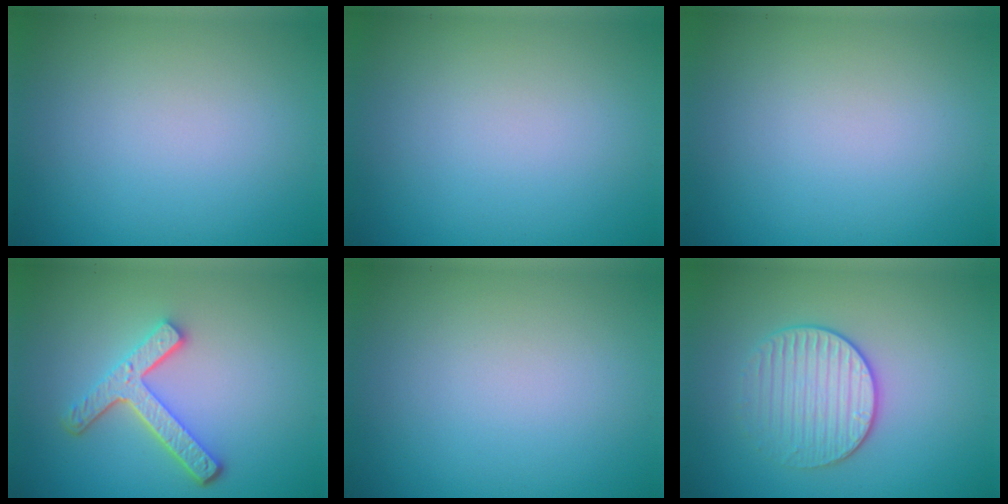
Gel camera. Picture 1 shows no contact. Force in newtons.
{"total": 0.0}
{"total": 0.0}
{"total": 4.2, "press": 3.3, "slide": 2.6}
{"total": 0.0}
{"total": 3.2, "press": 3.0, "slide": 1.1}